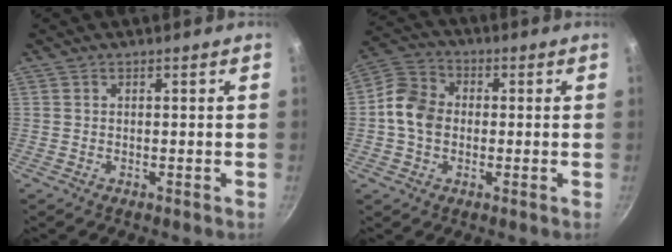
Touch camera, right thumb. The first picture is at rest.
{"total": 8.9, "force": [-0.6, 7.1, 5.3], "torque": [-0.077, 0.020, -0.031]}